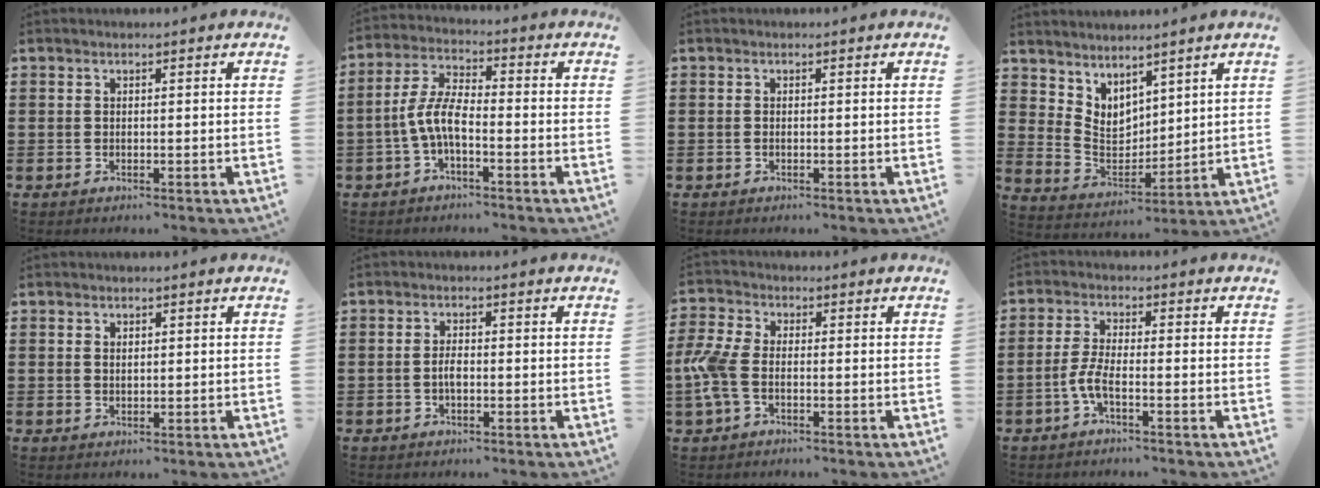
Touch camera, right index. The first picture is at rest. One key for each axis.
{"total": 6.4, "fx": -2.3, "fy": 2.3, "fz": 5.5, "tx": -0.129, "ty": -0.003, "tz": -0.049}
{"total": 0.0}
{"total": 3.5, "fx": 3.2, "fy": 1.4, "fz": 0.6, "tx": -0.022, "ty": -0.007, "tz": 0.061}
{"total": 0.8, "fx": 0.4, "fy": 0.6, "fz": 0.4, "tx": -0.009, "ty": 0.005, "tz": 0.007}
{"total": 2.0, "fx": -0.5, "fy": 0.9, "fz": 1.7, "tx": -0.041, "ty": 0.000, "tz": -0.013}
{"total": 5.5, "fx": -1.4, "fy": 2.8, "fz": 4.5, "tx": -0.127, "ty": -0.008, "tz": -0.037}
{"total": 3.9, "fx": -1.8, "fy": 0.8, "fz": 3.4, "tx": -0.094, "ty": -0.010, "tz": -0.042}